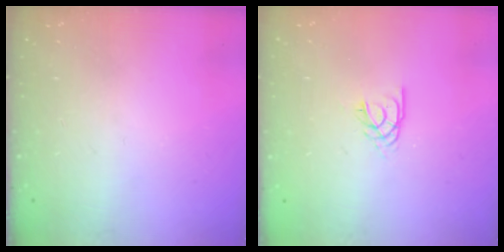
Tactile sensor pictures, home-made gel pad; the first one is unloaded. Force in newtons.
{"total": 2.2, "press": 2.2, "slide": 0.4}